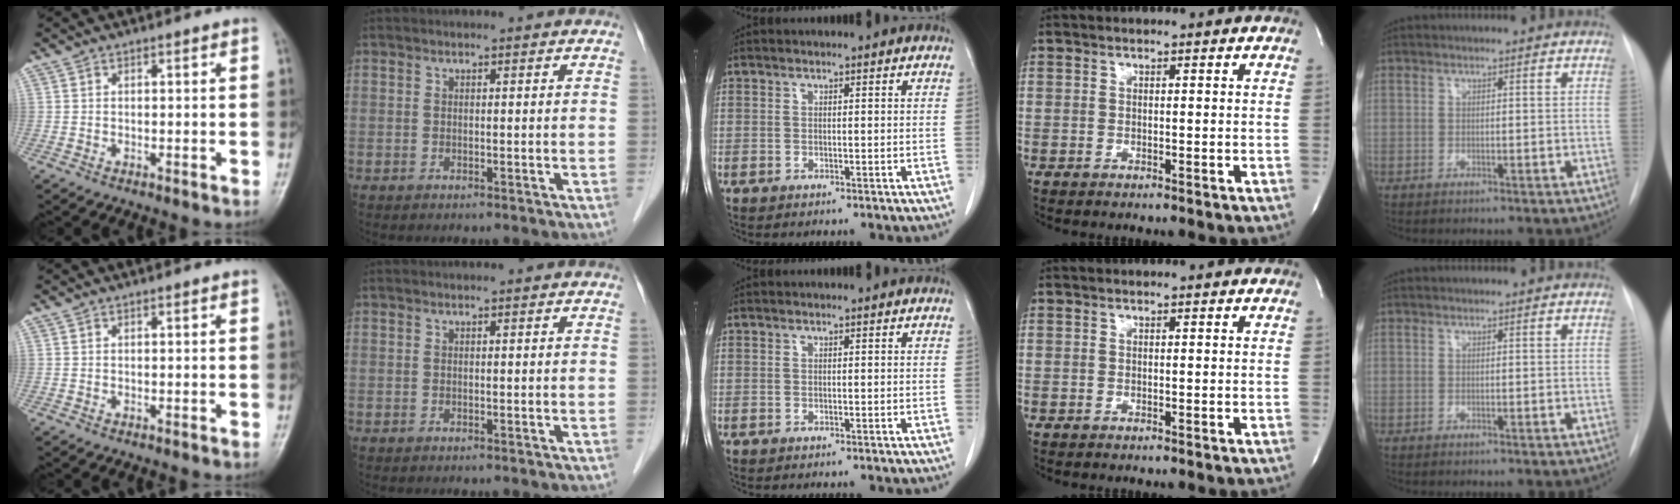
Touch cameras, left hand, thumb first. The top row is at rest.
{}